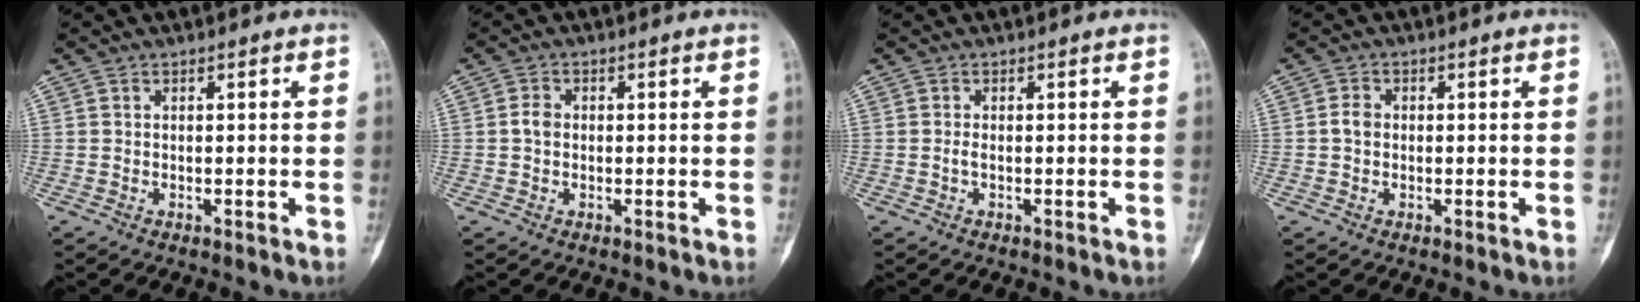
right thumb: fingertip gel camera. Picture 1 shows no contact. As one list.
[{"total": 2.1, "force": [-0.1, 1.7, 1.3], "torque": [-0.020, 0.005, -0.005]}, {"total": 0.7, "force": [-0.2, 0.2, 0.6], "torque": [-0.016, -0.001, -0.004]}, {"total": 2.1, "force": [-0.1, 1.7, 1.3], "torque": [-0.020, 0.005, -0.006]}]